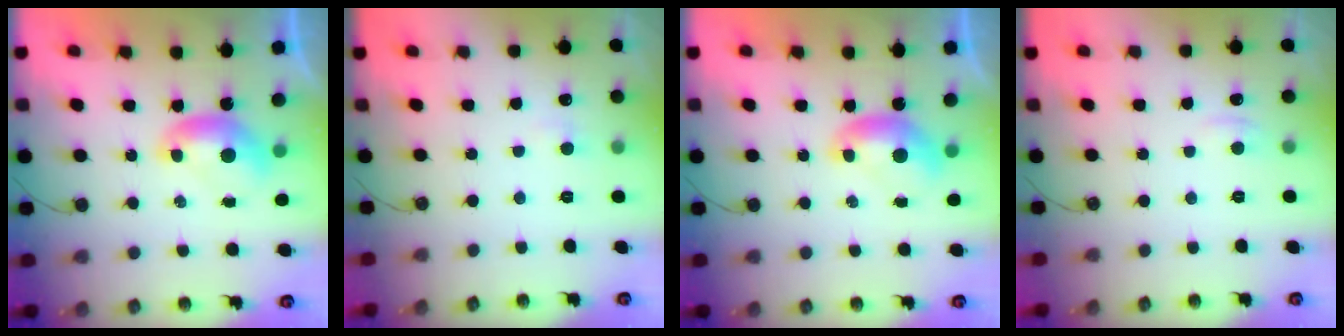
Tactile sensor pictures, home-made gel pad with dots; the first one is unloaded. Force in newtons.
{"total": 1.7, "press": 1.5, "slide": 0.7}
{"total": 0.0}
{"total": 0.9, "press": 0.7, "slide": 0.7}